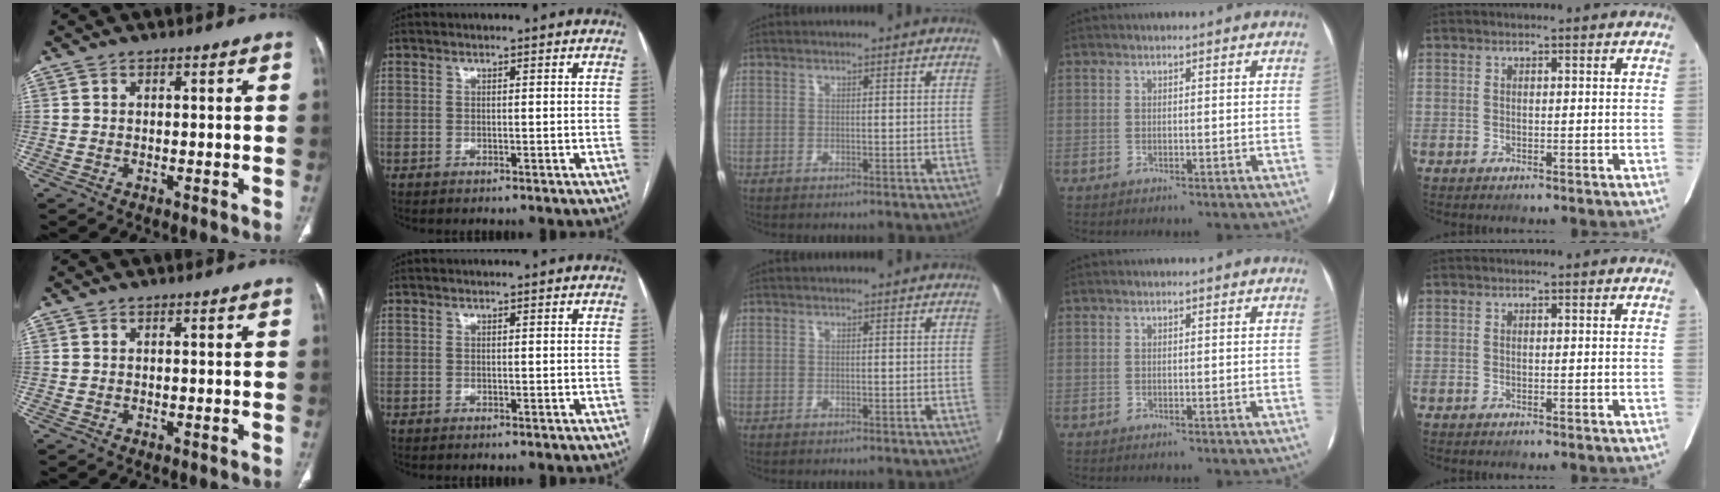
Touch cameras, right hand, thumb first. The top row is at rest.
{}